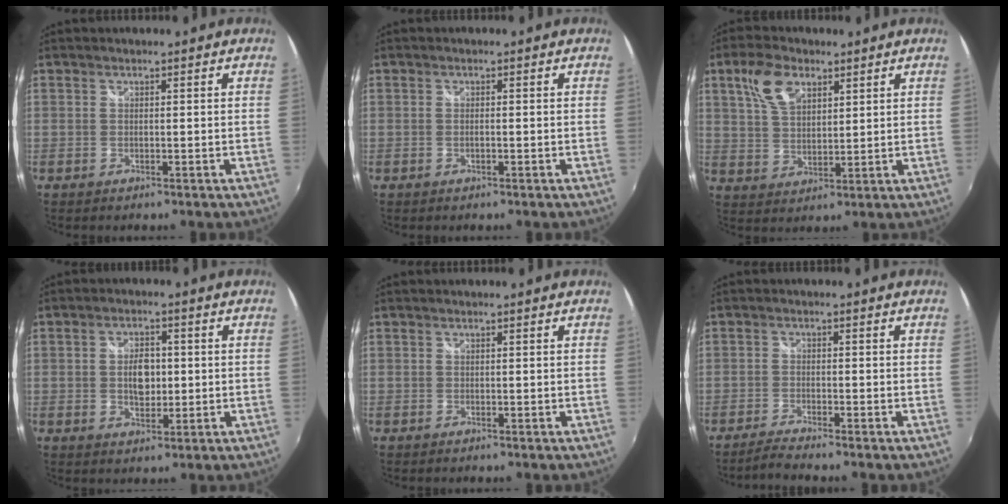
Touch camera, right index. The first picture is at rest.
{"total": 0.7, "force": [-0.3, 0.2, 0.6], "torque": [-0.014, 0.000, -0.006]}
{"total": 8.6, "force": [4.4, 4.7, 5.7], "torque": [-0.113, 0.018, 0.088]}
{"total": 5.5, "force": [0.0, 3.4, 4.3], "torque": [-0.072, 0.004, 0.000]}
{"total": 0.0}
{"total": 2.8, "force": [-2.7, -0.3, 0.8], "torque": [-0.032, -0.005, -0.057]}